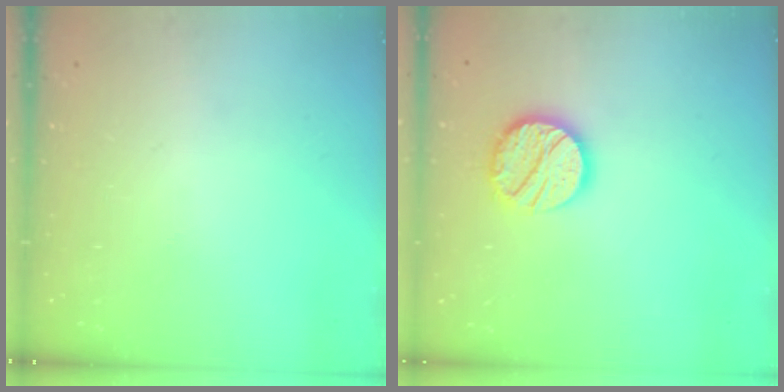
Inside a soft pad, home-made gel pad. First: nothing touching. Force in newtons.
{"total": 14.4, "press": 14.3, "slide": 1.2}